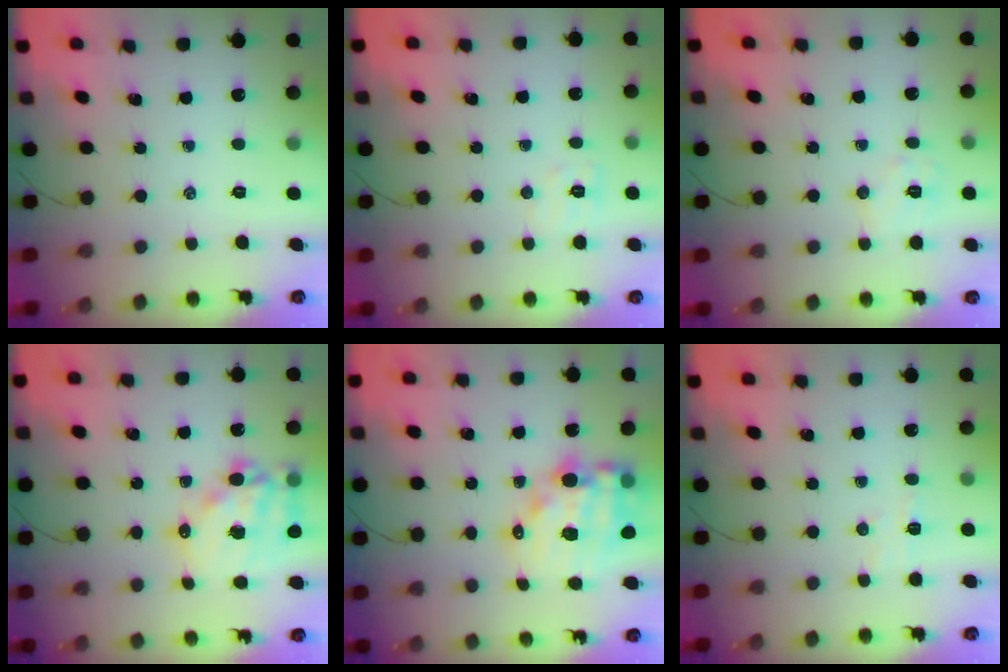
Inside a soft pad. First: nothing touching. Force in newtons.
{"total": 6.2, "press": 6.1, "slide": 1.3}
{"total": 6.1, "press": 6.0, "slide": 1.0}
{"total": 15.1, "press": 14.6, "slide": 3.7}
{"total": 14.5, "press": 14.0, "slide": 3.7}
{"total": 4.1, "press": 3.9, "slide": 1.2}